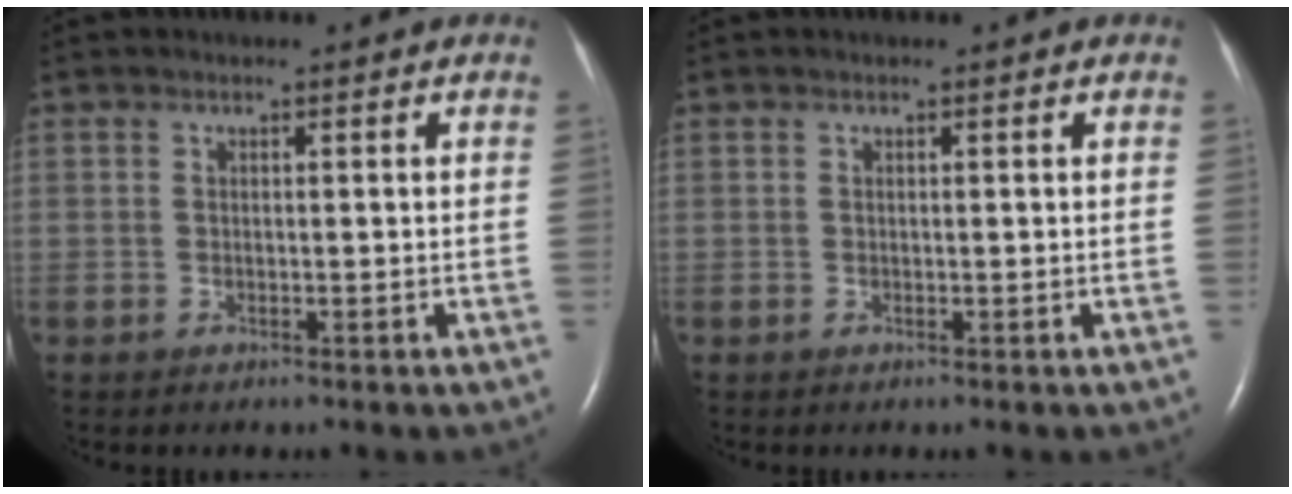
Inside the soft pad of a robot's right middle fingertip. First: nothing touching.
{"total": 0.0}